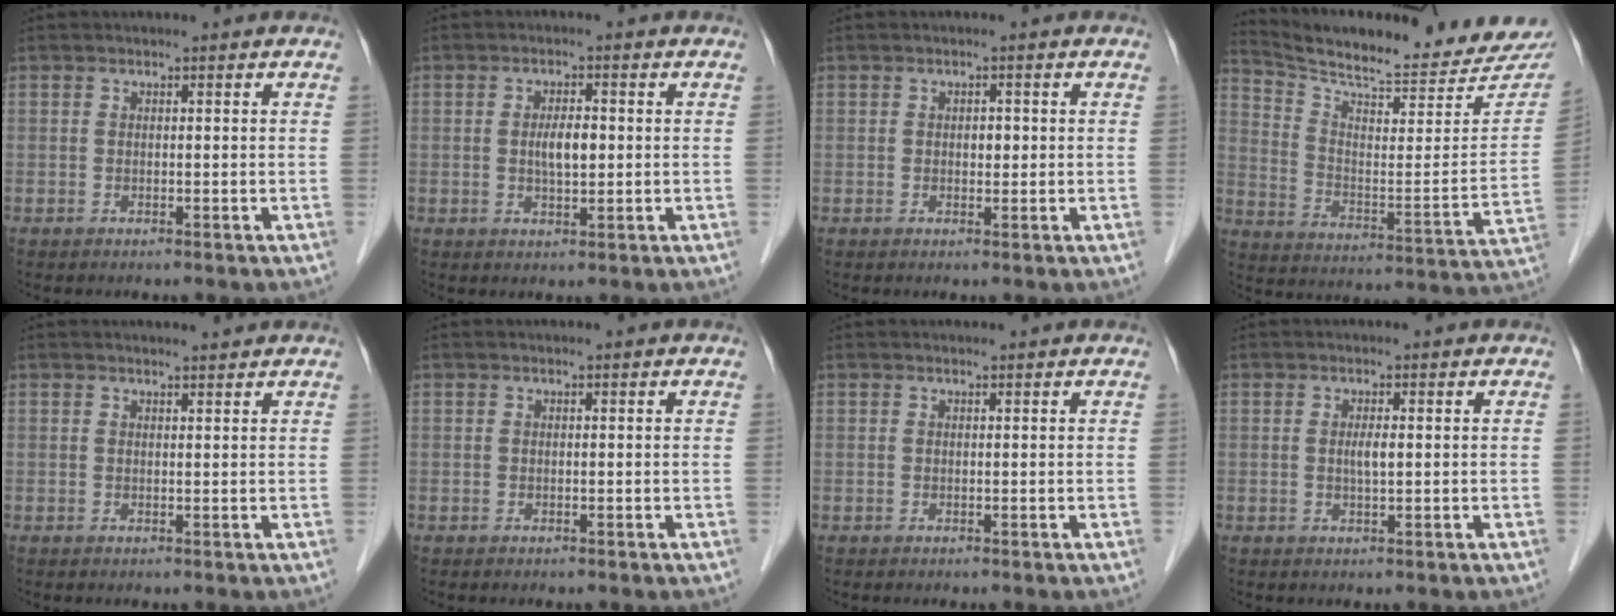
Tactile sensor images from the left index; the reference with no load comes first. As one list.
[{"total": 3.5, "force": [-0.3, 1.1, 3.3], "torque": [-0.058, -0.004, -0.006]}, {"total": 1.3, "force": [-0.4, 0.8, 1.0], "torque": [-0.012, -0.004, -0.007]}, {"total": 22.9, "force": [21.7, 2.8, 6.8], "torque": [-0.111, -0.090, 0.290]}, {"total": 1.5, "force": [1.4, 0.0, 0.3], "torque": [-0.009, -0.003, 0.019]}, {"total": 0.0}, {"total": 0.7, "force": [0.7, 0.0, 0.1], "torque": [-0.009, 0.005, 0.006]}, {"total": 1.6, "force": [-0.3, 0.1, 1.5], "torque": [-0.031, -0.005, -0.005]}]